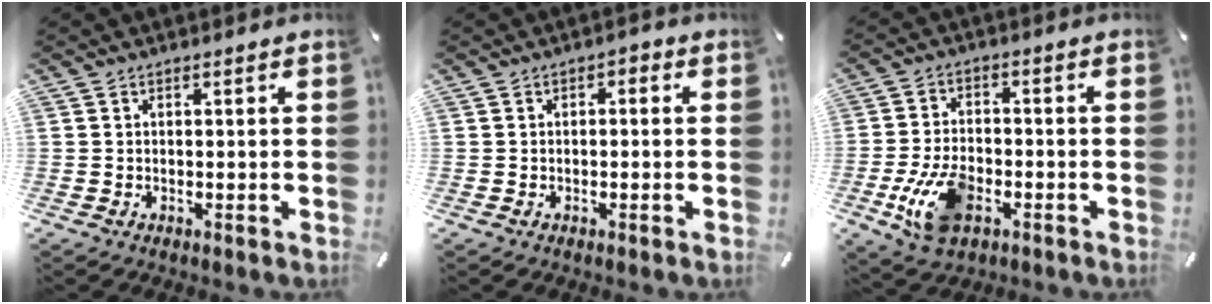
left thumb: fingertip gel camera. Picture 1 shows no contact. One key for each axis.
{"total": 1.4, "fx": -0.8, "fy": 0.9, "fz": 0.5, "tx": -0.009, "ty": 0.006, "tz": -0.018}
{"total": 11.2, "fx": -4.0, "fy": 7.0, "fz": 7.8, "tx": -0.160, "ty": 0.006, "tz": -0.072}